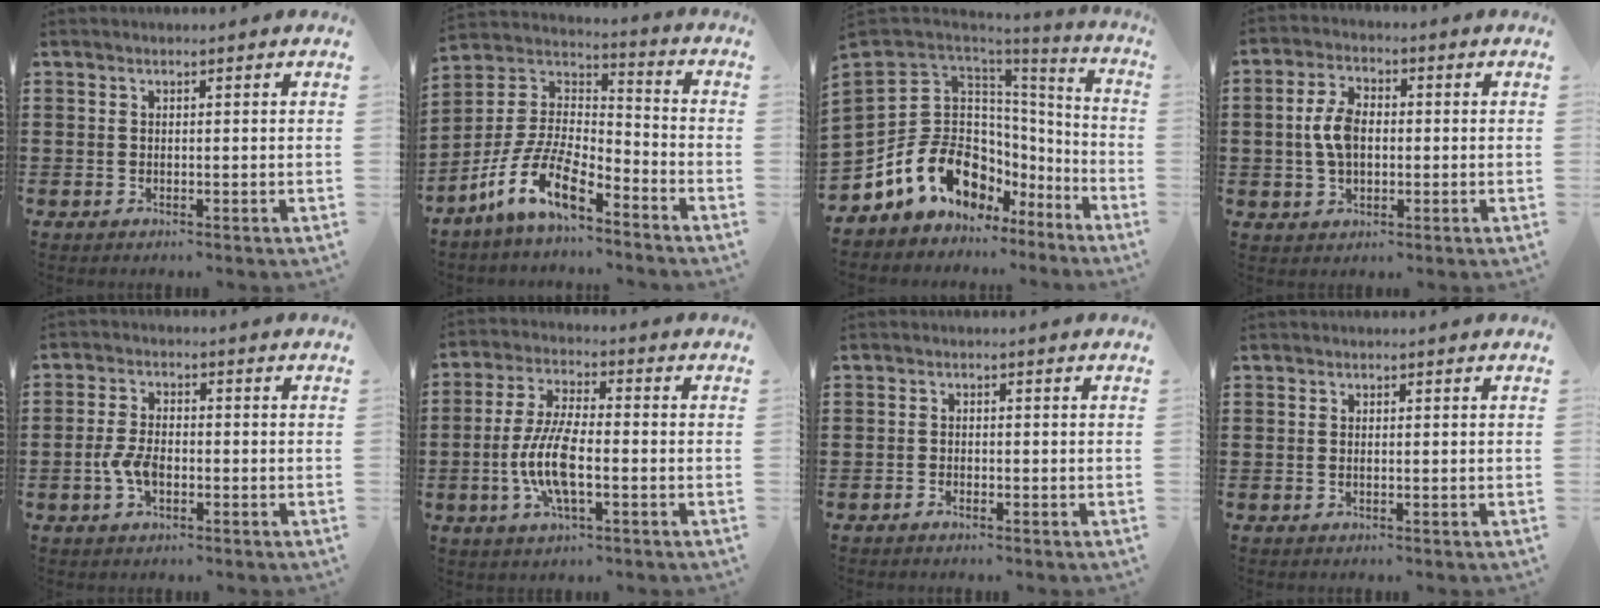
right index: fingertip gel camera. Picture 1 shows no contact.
{"total": 11.8, "force": [-7.9, 4.1, 7.8], "torque": [-0.174, 0.010, -0.157]}
{"total": 13.5, "force": [-4.9, 10.2, 7.3], "torque": [-0.179, -0.001, -0.086]}
{"total": 6.1, "force": [0.0, 3.6, 4.9], "torque": [-0.118, 0.006, -0.007]}
{"total": 4.3, "force": [-1.4, 2.3, 3.3], "torque": [-0.087, -0.004, -0.032]}
{"total": 9.1, "force": [-2.2, 3.1, 8.2], "torque": [-0.185, -0.011, -0.046]}
{"total": 0.9, "force": [-0.9, 0.2, 0.1], "torque": [-0.004, 0.002, -0.018]}
{"total": 0.0}